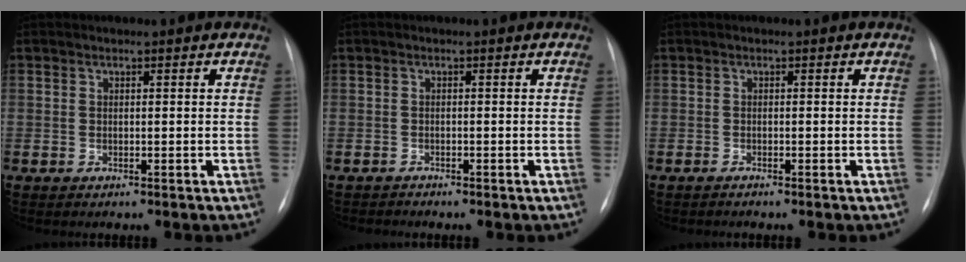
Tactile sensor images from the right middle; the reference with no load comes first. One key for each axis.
{"total": 0.8, "fx": -0.8, "fy": 0.1, "fz": -0.2, "tx": 0.000, "ty": -0.003, "tz": -0.016}
{"total": 0.6, "fx": -0.5, "fy": 0.0, "fz": 0.2, "tx": -0.006, "ty": -0.001, "tz": -0.011}